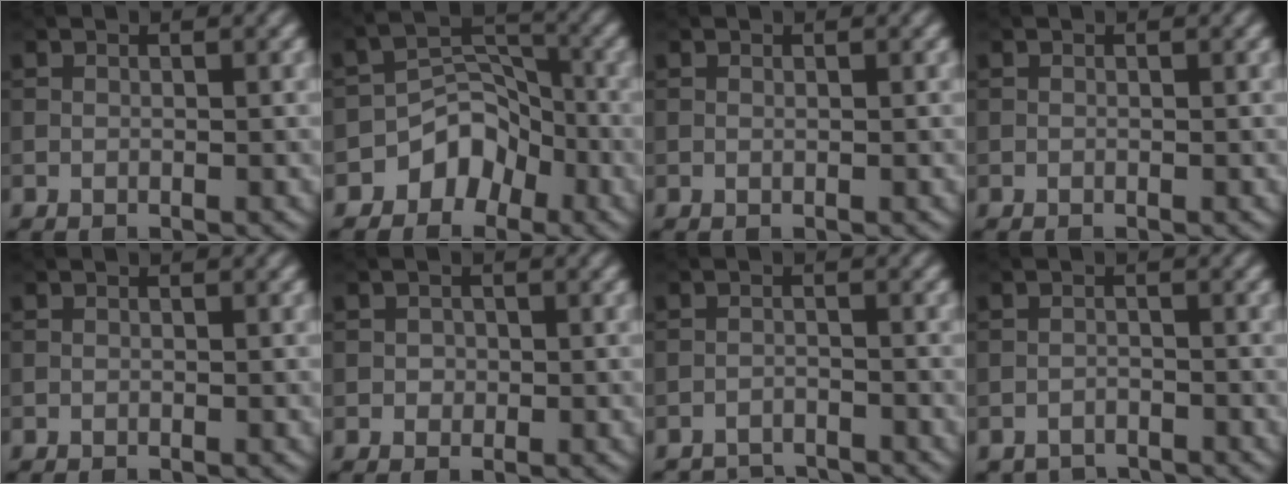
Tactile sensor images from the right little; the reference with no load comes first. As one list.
[{"total": 4.3, "force": [-2.6, 2.9, 1.8], "torque": [-0.012, 0.011, -0.046]}, {"total": 0.0}, {"total": 0.0}, {"total": 0.0}, {"total": 0.8, "force": [0.0, 0.8, 0.3], "torque": [-0.001, -0.001, -0.003]}, {"total": 3.7, "force": [-3.7, 0.5, 0.2], "torque": [-0.004, -0.003, -0.063]}, {"total": 2.5, "force": [-2.4, 0.7, 0.1], "torque": [0.002, -0.004, -0.045]}]